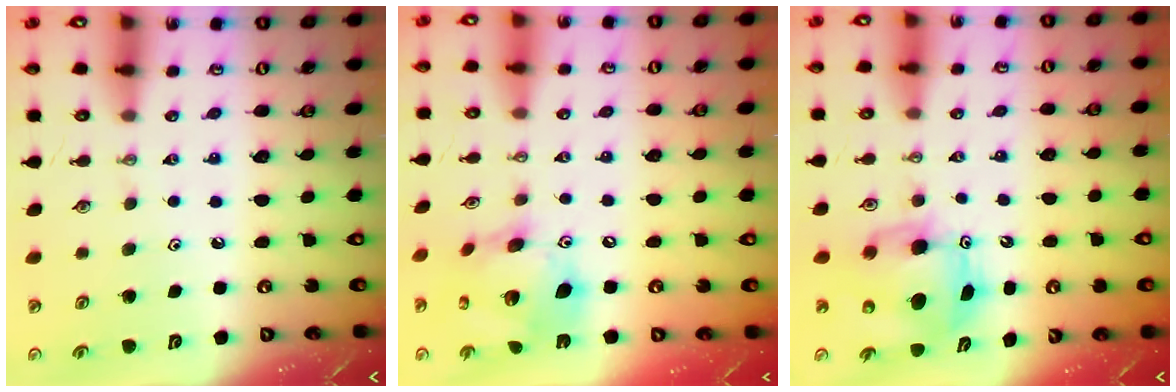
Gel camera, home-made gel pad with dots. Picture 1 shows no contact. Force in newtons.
{"total": 17.4, "press": 17.4, "slide": 1.8}
{"total": 9.5, "press": 9.3, "slide": 2.1}